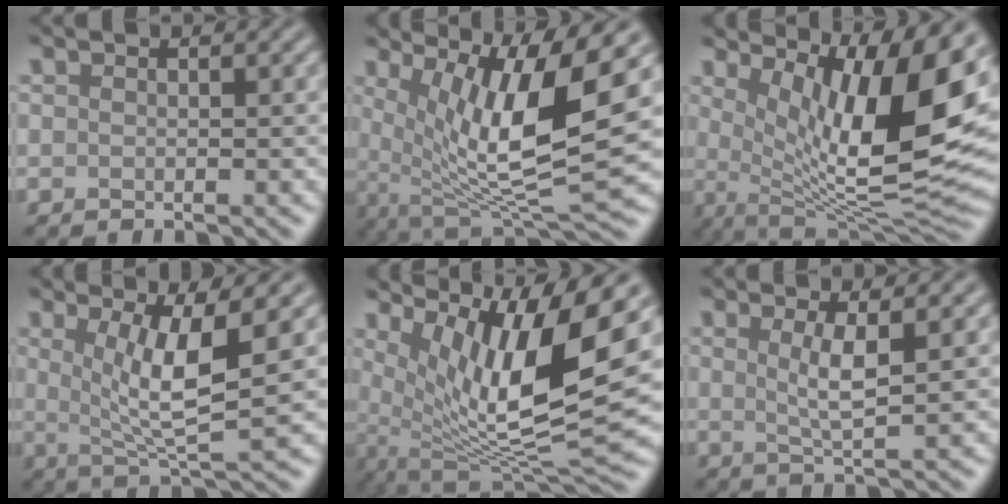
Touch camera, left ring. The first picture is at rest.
{"total": 11.1, "force": [2.7, 2.8, 10.4], "torque": [-0.174, -0.009, 0.052]}
{"total": 13.6, "force": [4.1, 3.7, 12.4], "torque": [-0.165, -0.012, 0.072]}
{"total": 6.2, "force": [1.1, 1.4, 5.9], "torque": [-0.098, -0.010, 0.023]}
{"total": 12.4, "force": [4.1, 3.2, 11.3], "torque": [-0.195, -0.007, 0.083]}
{"total": 3.0, "force": [0.7, 0.6, 2.8], "torque": [-0.051, -0.005, 0.013]}